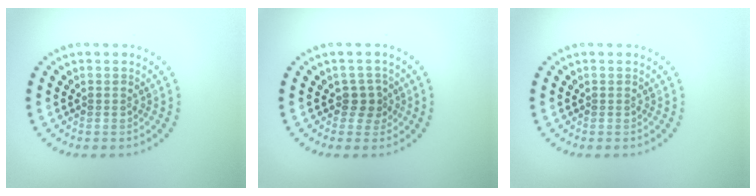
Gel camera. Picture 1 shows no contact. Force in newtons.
{"total": 1.7, "press": 1.3, "slide": 1.1}
{"total": 0.0}